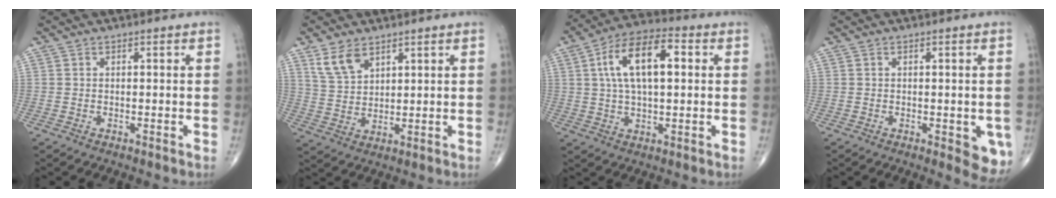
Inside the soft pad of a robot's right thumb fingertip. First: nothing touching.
{"total": 6.2, "force": [3.9, 3.4, 3.3], "torque": [-0.057, -0.018, 0.087]}
{"total": 14.3, "force": [3.1, 6.7, 12.3], "torque": [-0.212, 0.020, 0.050]}
{"total": 5.9, "force": [-1.6, 2.3, 5.2], "torque": [-0.038, -0.008, -0.018]}